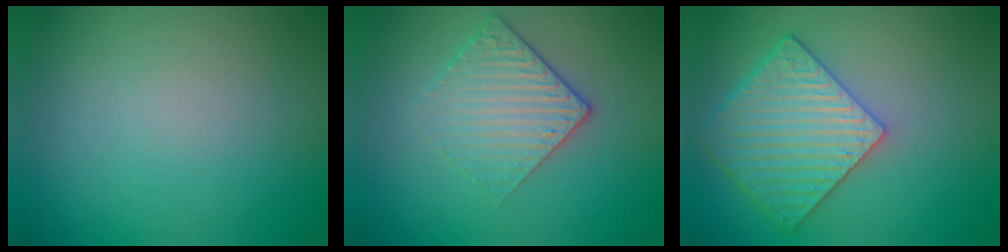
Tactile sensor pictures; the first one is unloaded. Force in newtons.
{"total": 3.0, "press": 2.7, "slide": 1.3}
{"total": 5.9, "press": 5.0, "slide": 3.1}